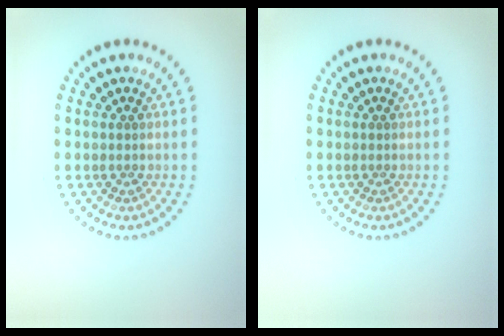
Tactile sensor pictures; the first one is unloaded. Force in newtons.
{"total": 0.0}